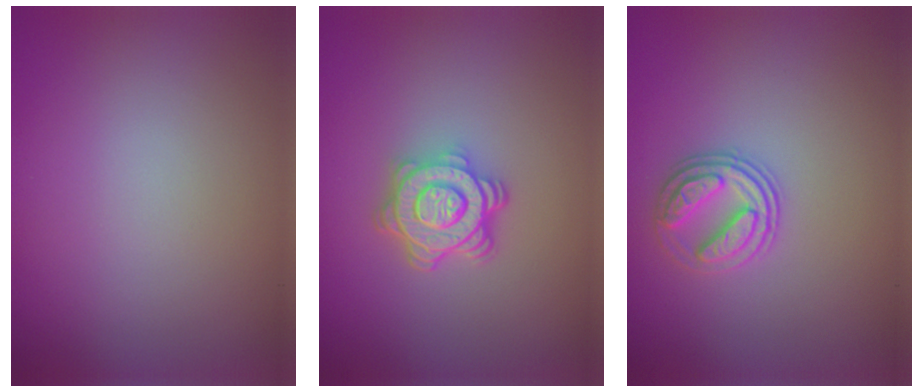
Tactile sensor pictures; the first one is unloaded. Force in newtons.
{"total": 4.7, "press": 3.7, "slide": 2.8}
{"total": 2.7, "press": 2.6, "slide": 0.9}